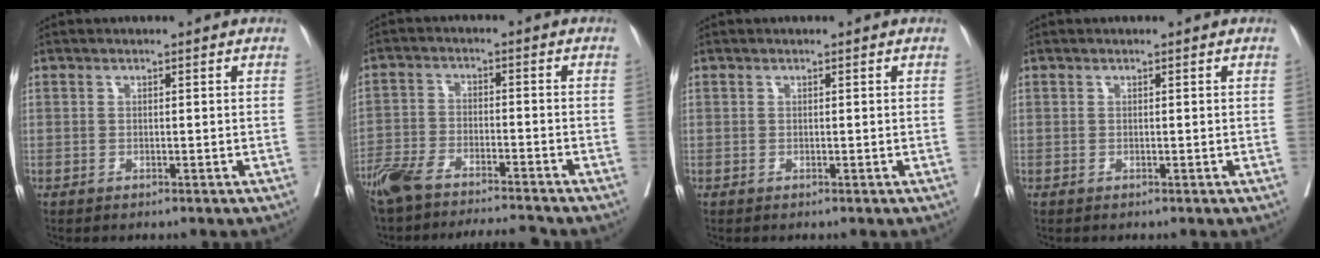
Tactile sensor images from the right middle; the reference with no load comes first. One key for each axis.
{"total": 11.2, "fx": -10.0, "fy": 1.4, "fz": 4.9, "tx": -0.091, "ty": -0.002, "tz": -0.168}
{"total": 0.0}
{"total": 0.0}